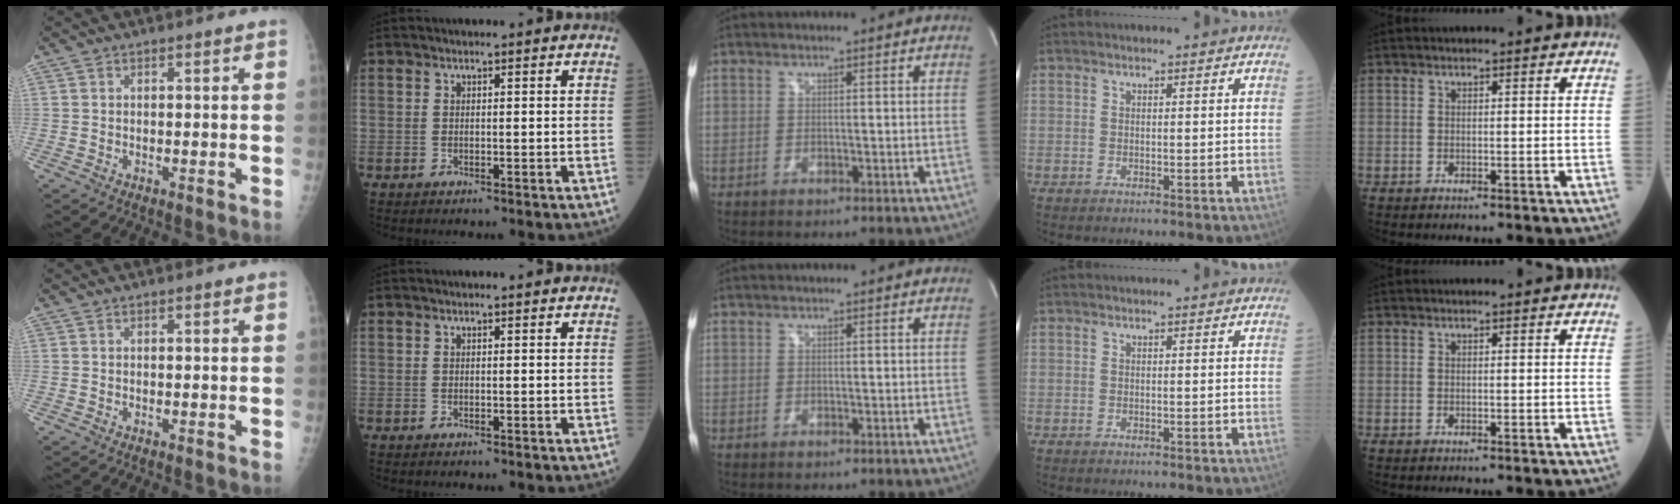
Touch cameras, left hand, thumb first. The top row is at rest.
{}